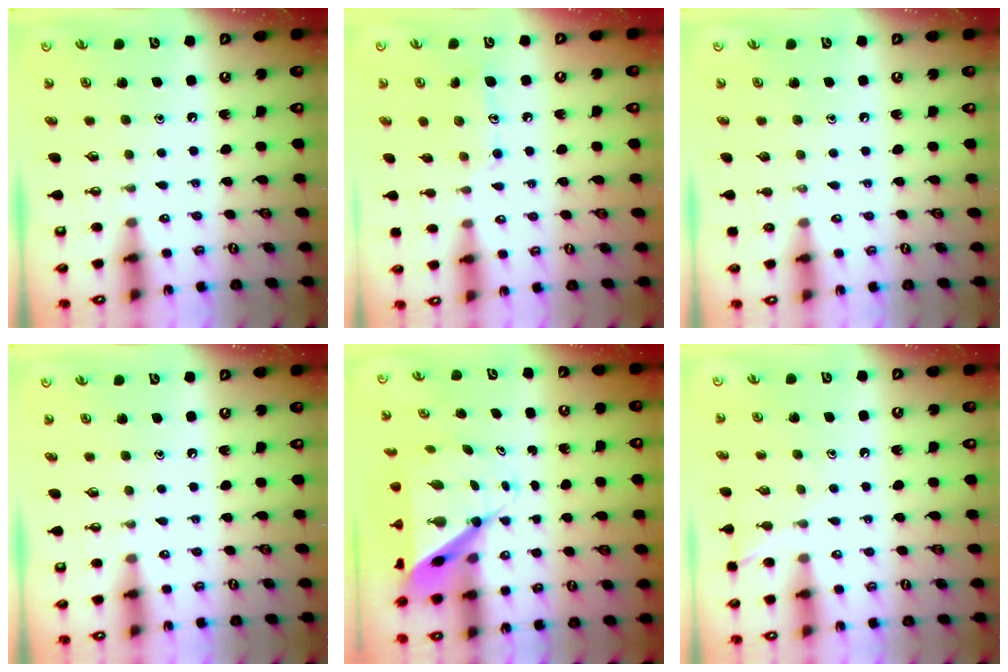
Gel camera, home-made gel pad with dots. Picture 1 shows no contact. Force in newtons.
{"total": 9.7, "press": 9.6, "slide": 0.7}
{"total": 0.0}
{"total": 0.0}
{"total": 9.8, "press": 9.8, "slide": 0.8}
{"total": 5.9, "press": 5.9, "slide": 0.6}